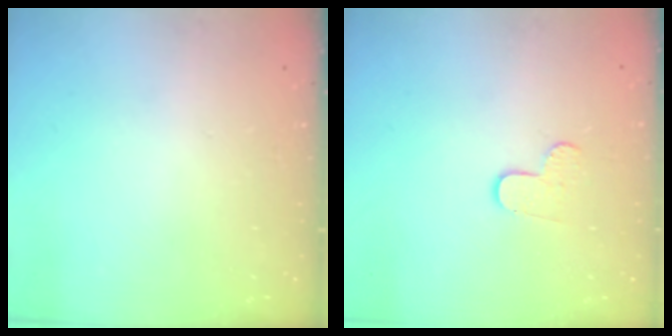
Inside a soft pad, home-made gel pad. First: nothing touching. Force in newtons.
{"total": 6.0, "press": 6.0, "slide": 0.5}